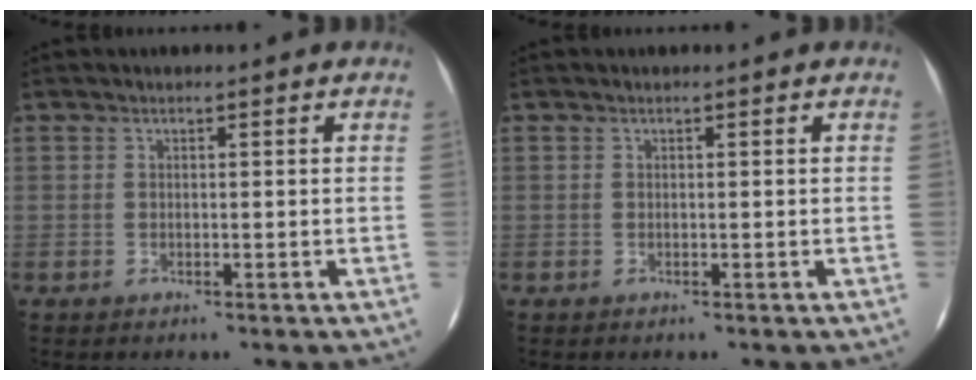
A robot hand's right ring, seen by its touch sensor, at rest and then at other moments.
{"total": 0.0}